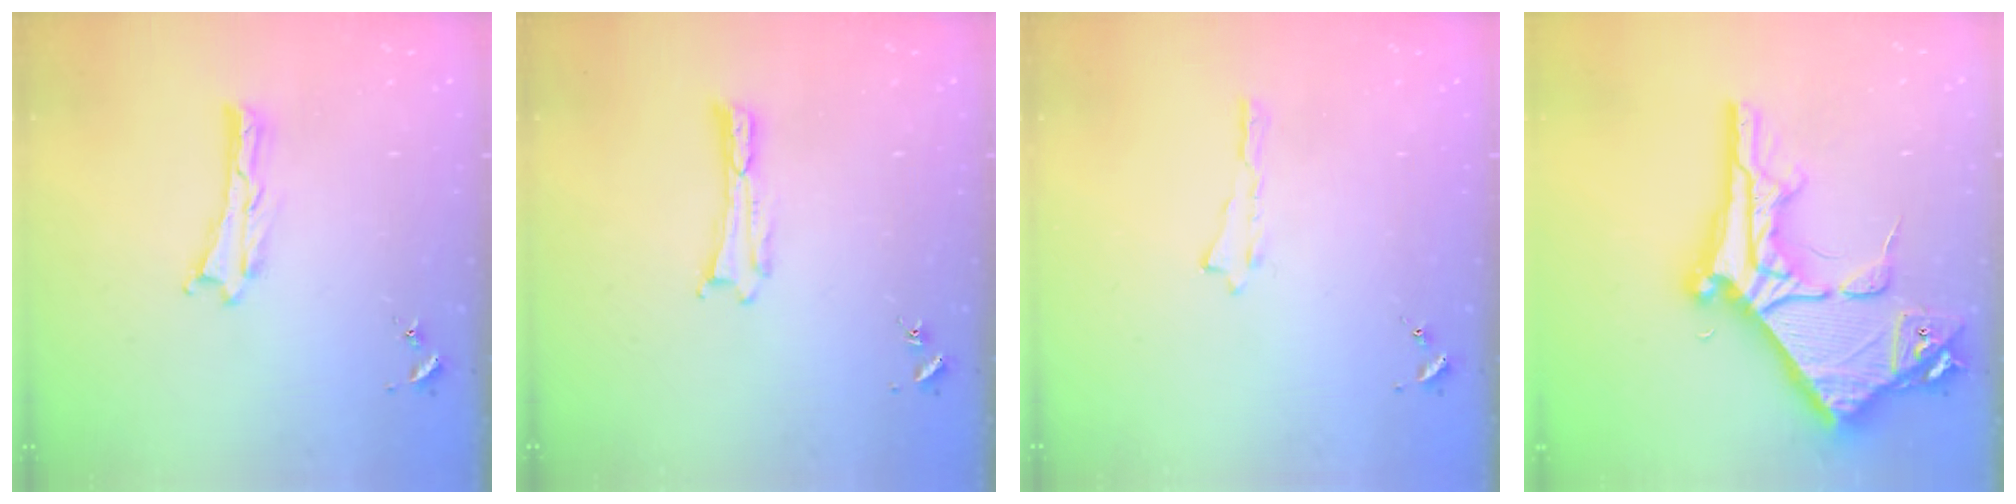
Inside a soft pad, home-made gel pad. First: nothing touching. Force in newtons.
{"total": 0.0}
{"total": 0.0}
{"total": 13.6, "press": 13.6, "slide": 1.4}